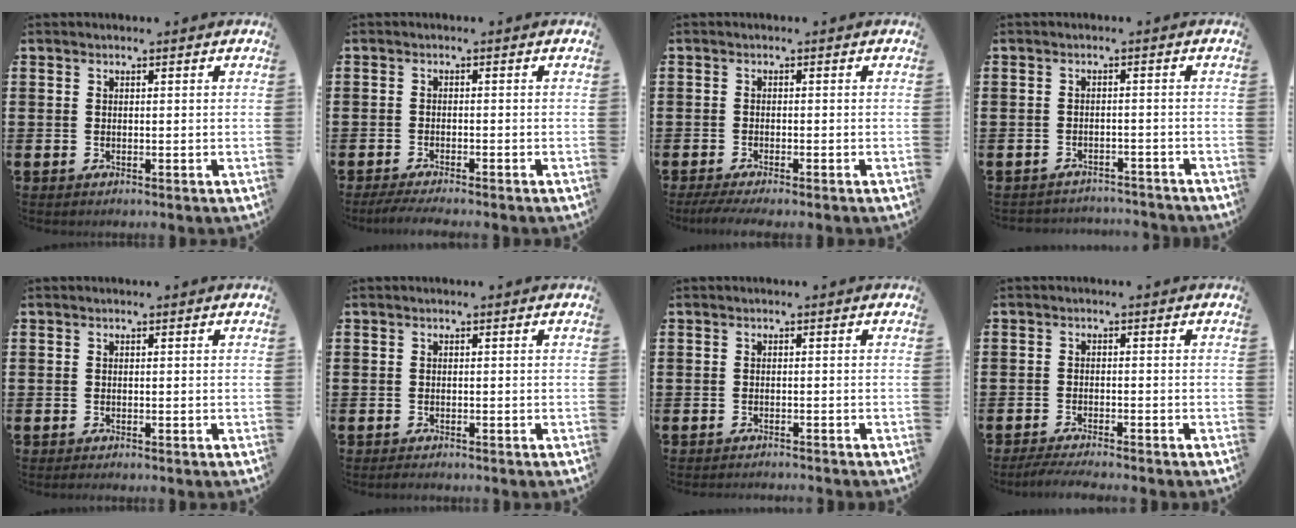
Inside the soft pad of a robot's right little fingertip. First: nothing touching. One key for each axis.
{"total": 1.6, "fx": -1.4, "fy": 0.0, "fz": 0.8, "tx": -0.012, "ty": 0.001, "tz": -0.026}
{"total": 1.6, "fx": -1.1, "fy": 0.1, "fz": 1.1, "tx": -0.017, "ty": 0.000, "tz": -0.020}
{"total": 1.9, "fx": -1.9, "fy": 0.0, "fz": -0.2, "tx": -0.003, "ty": 0.003, "tz": -0.042}
{"total": 0.0}
{"total": 0.5, "fx": -0.5, "fy": 0.1, "fz": 0.2, "tx": -0.005, "ty": -0.001, "tz": -0.009}
{"total": 0.8, "fx": -0.7, "fy": -0.1, "fz": 0.0, "tx": 0.000, "ty": -0.001, "tz": -0.015}
{"total": 1.9, "fx": -1.7, "fy": -0.1, "fz": 0.8, "tx": -0.011, "ty": 0.003, "tz": -0.034}